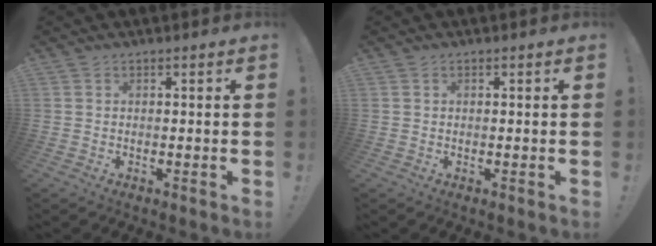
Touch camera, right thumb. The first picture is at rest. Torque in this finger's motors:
{"motor_torque": [-0.35, 0.00, -0.06, -0.05, 0.04]}